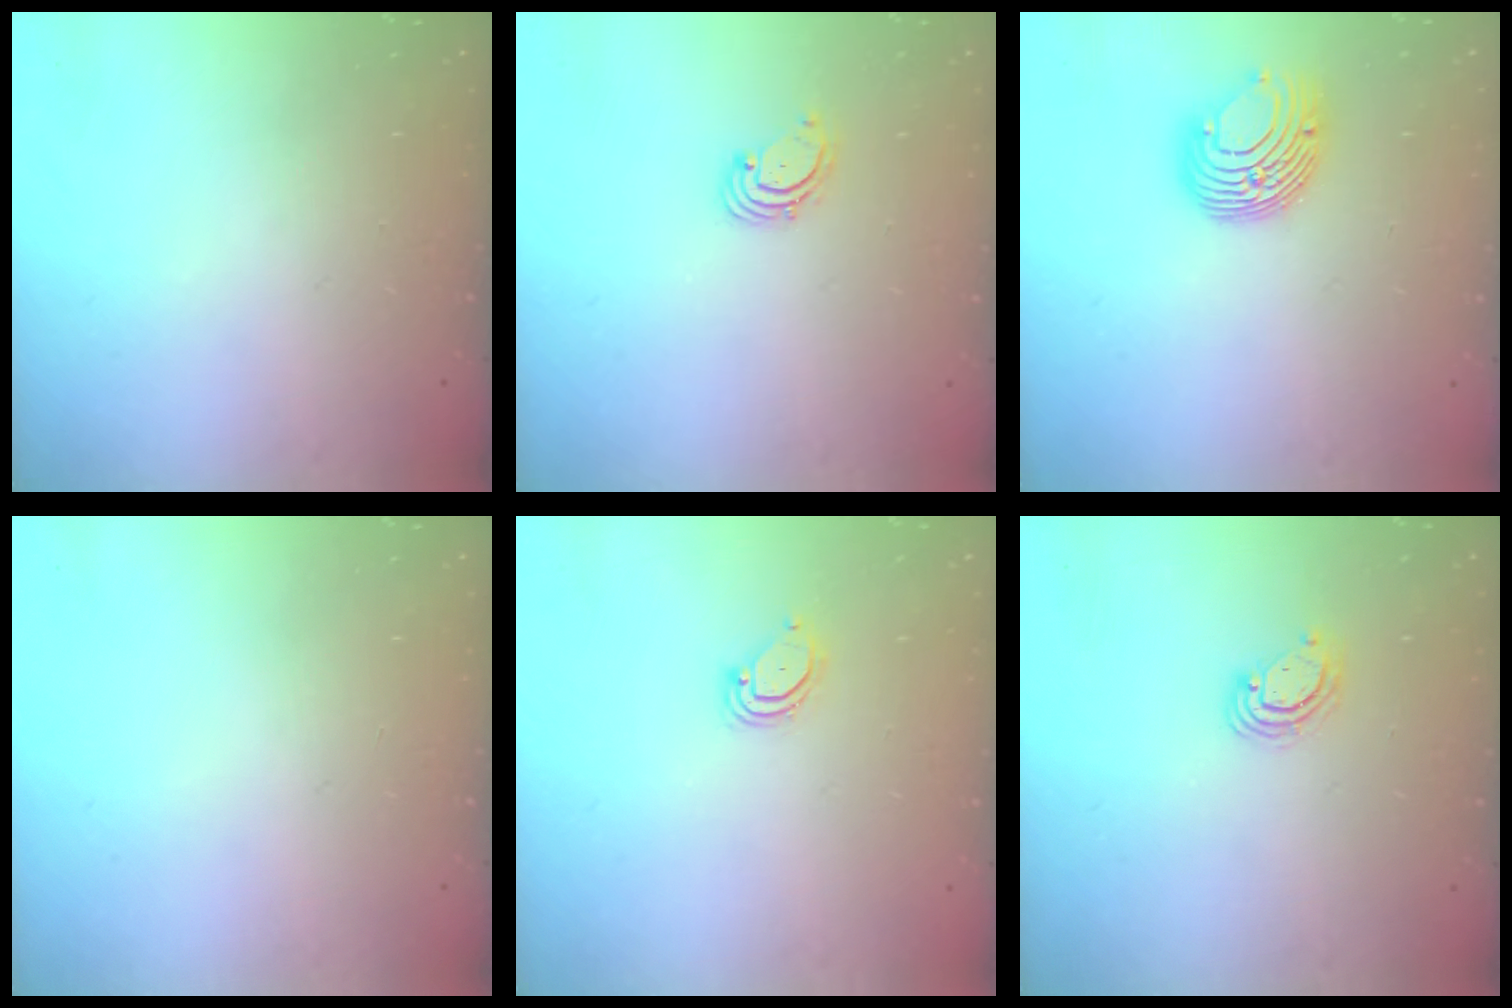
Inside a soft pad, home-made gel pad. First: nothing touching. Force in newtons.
{"total": 1.6, "press": 1.6, "slide": 0.2}
{"total": 10.6, "press": 10.6, "slide": 0.3}
{"total": 0.0}
{"total": 3.5, "press": 3.5, "slide": 0.3}
{"total": 4.0, "press": 4.0, "slide": 0.3}